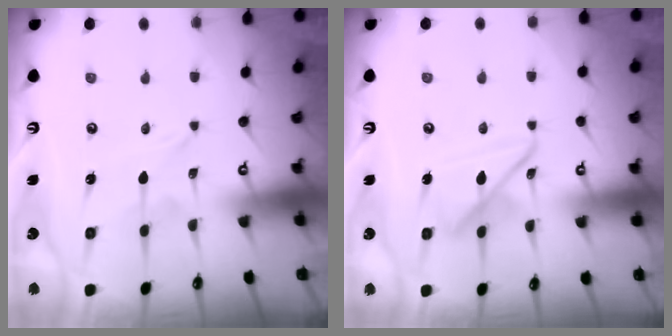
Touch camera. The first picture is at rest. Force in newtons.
{"total": 11.7, "press": 11.7, "slide": 0.9}